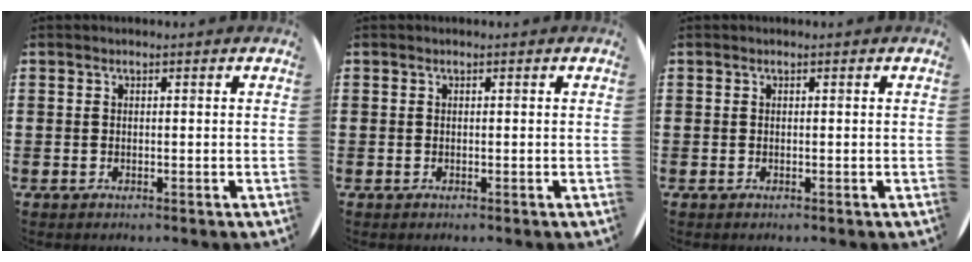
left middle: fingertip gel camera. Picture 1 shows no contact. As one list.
[{"total": 0.0}, {"total": 0.0}]